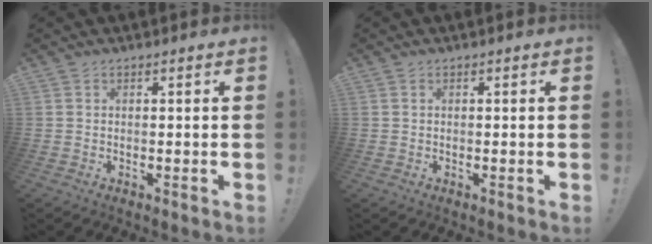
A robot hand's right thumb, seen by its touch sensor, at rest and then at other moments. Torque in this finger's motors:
{"motor_torque": [0.14, 0.03, -0.17, 0.07, 0.01]}